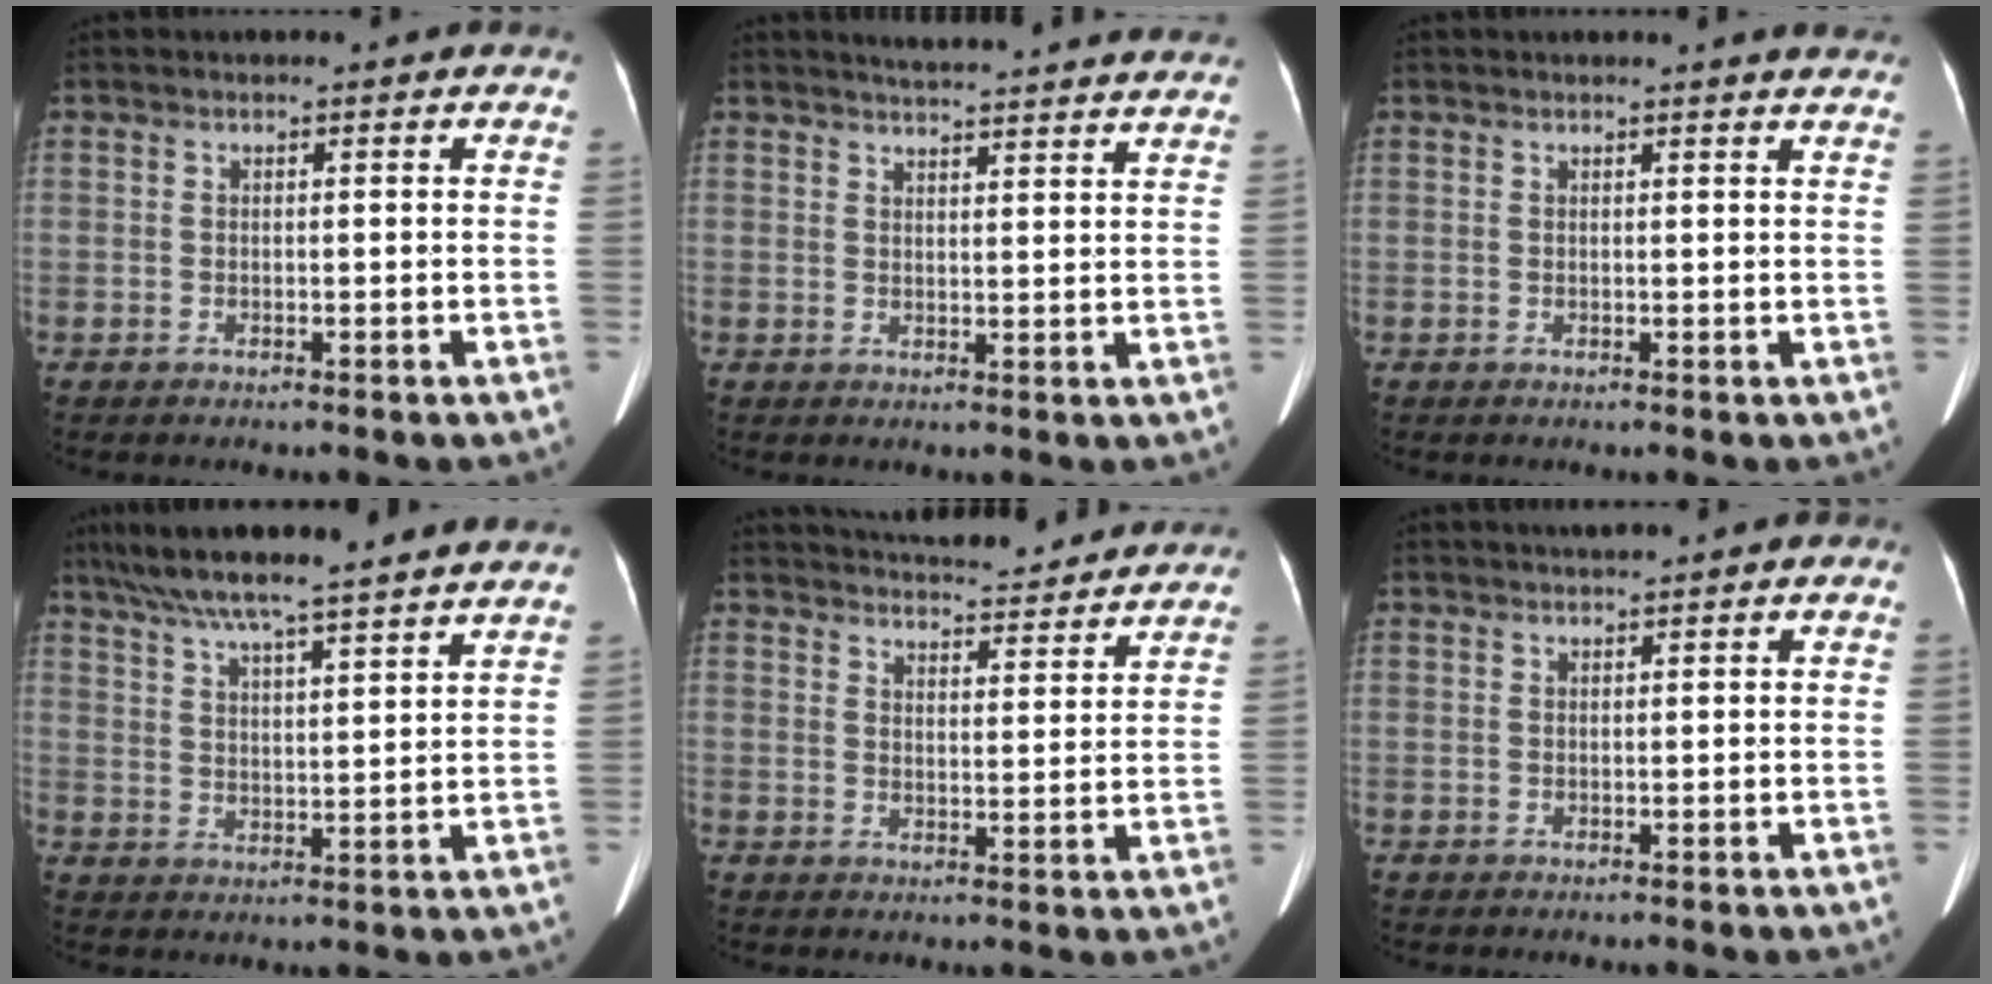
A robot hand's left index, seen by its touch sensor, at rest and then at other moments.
{"total": 9.0, "force": [8.7, 0.0, 2.5], "torque": [-0.033, 0.011, 0.088]}
{"total": 5.0, "force": [4.8, -0.3, 1.6], "torque": [-0.019, -0.001, 0.031]}
{"total": 17.1, "force": [14.6, -0.3, 9.0], "torque": [-0.159, 0.030, 0.213]}
{"total": 15.4, "force": [14.6, 2.4, 4.1], "torque": [-0.055, 0.008, 0.185]}
{"total": 1.0, "force": [0.6, 0.0, 0.8], "torque": [-0.012, 0.011, 0.012]}